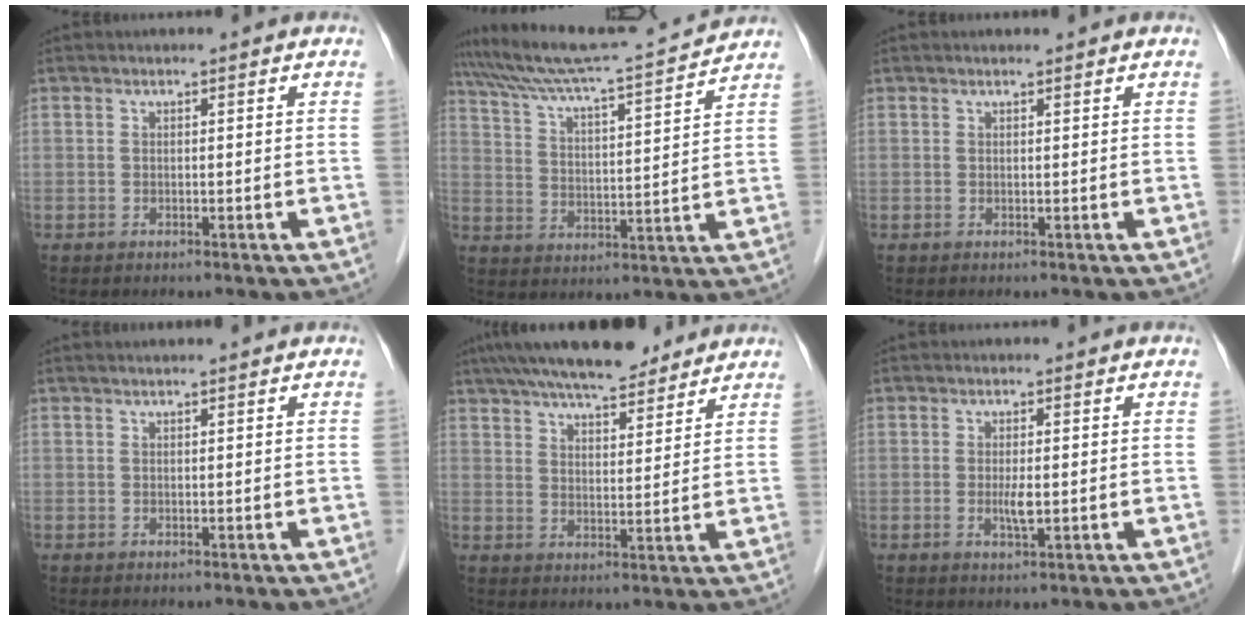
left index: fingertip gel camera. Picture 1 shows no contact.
{"total": 14.4, "force": [13.6, -1.4, 4.4], "torque": [-0.086, -0.018, 0.211]}
{"total": 0.0}
{"total": 0.9, "force": [0.6, -0.2, 0.6], "torque": [-0.006, 0.008, 0.015]}
{"total": 12.7, "force": [10.5, 3.0, 6.4], "torque": [-0.109, 0.022, 0.168]}
{"total": 2.2, "force": [-0.8, 0.3, 2.0], "torque": [-0.042, -0.011, -0.010]}